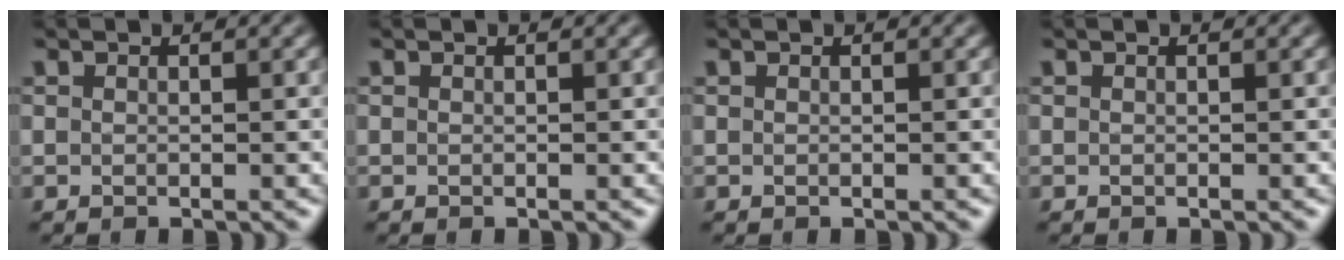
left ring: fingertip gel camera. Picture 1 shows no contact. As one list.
[{"total": 0.0}, {"total": 0.0}, {"total": 0.0}]